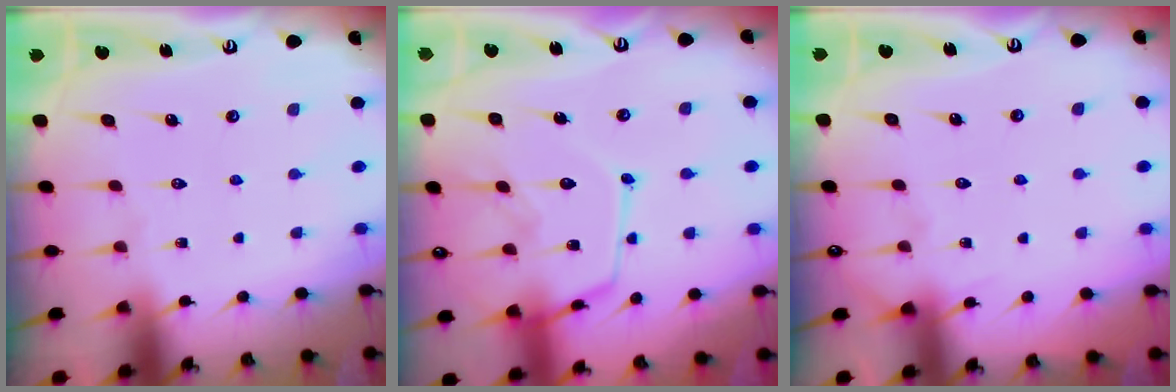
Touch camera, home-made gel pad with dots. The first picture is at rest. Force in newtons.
{"total": 14.0, "press": 14.0, "slide": 1.0}
{"total": 3.7, "press": 3.7, "slide": 0.6}